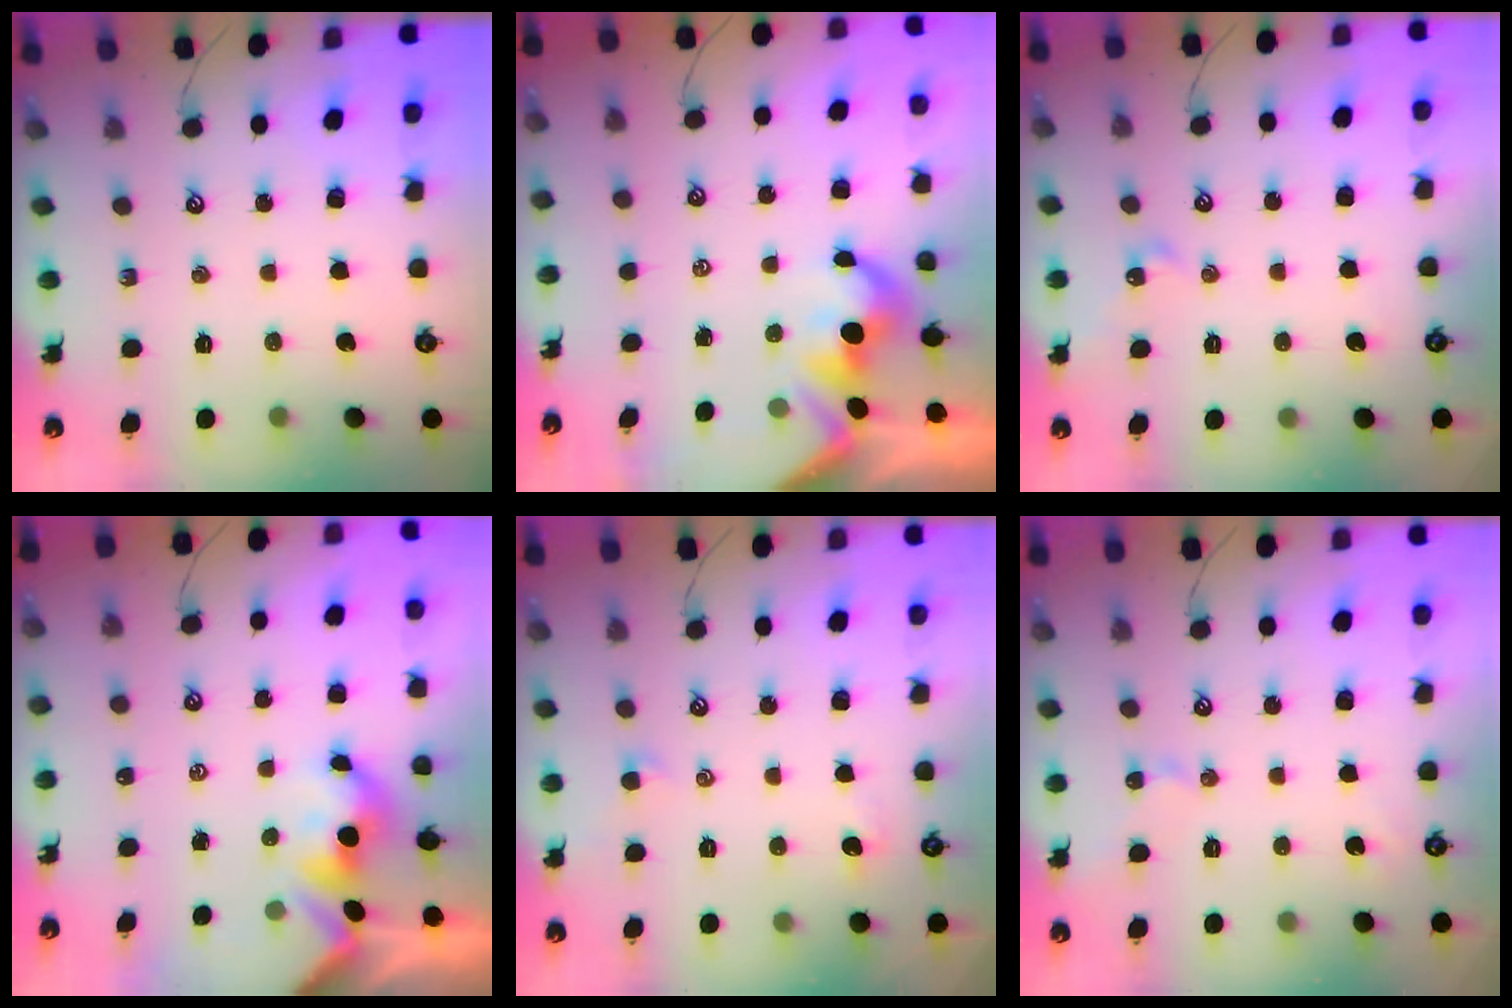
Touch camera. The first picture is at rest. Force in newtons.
{"total": 1.9, "press": 1.8, "slide": 0.7}
{"total": 2.6, "press": 2.5, "slide": 0.4}
{"total": 1.8, "press": 1.8, "slide": 0.2}
{"total": 0.7, "press": 0.3, "slide": 0.6}
{"total": 2.6, "press": 2.6, "slide": 0.1}